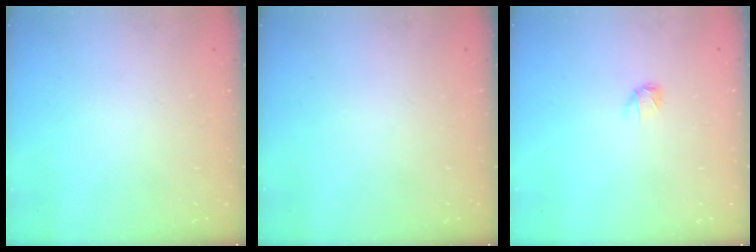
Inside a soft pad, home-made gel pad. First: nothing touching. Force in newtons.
{"total": 0.0}
{"total": 2.6, "press": 2.5, "slide": 0.6}